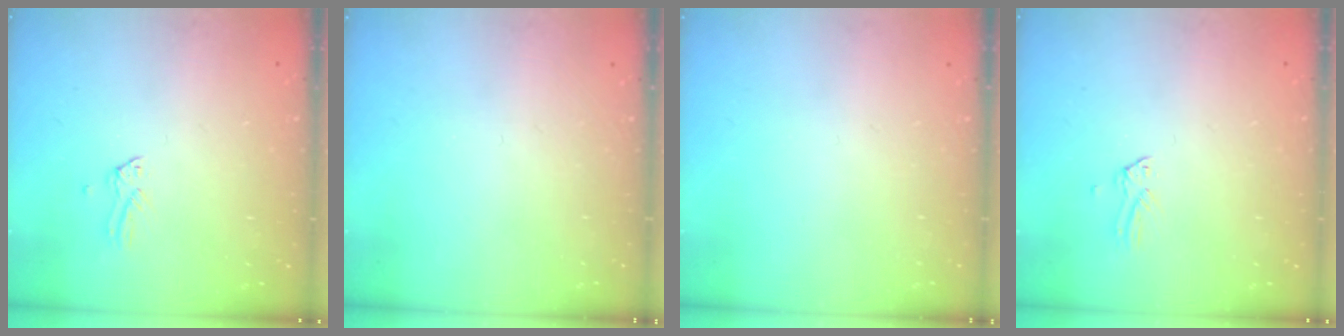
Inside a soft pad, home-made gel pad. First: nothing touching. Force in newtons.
{"total": 0.0}
{"total": 0.0}
{"total": 0.0}